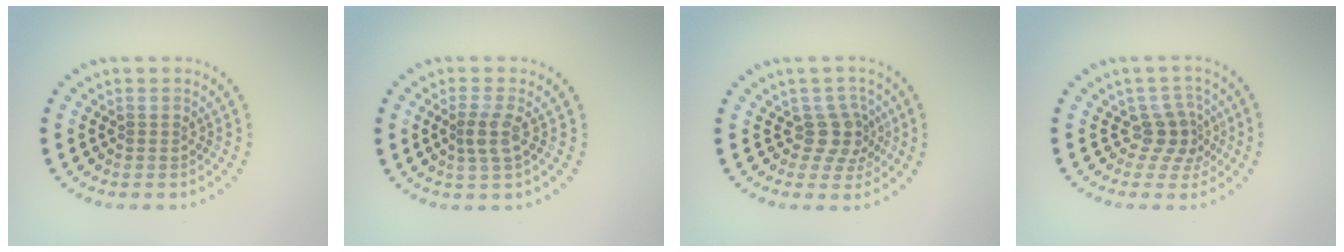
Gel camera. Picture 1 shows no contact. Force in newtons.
{"total": 2.0, "press": 1.7, "slide": 1.2}
{"total": 2.7, "press": 2.1, "slide": 1.7}
{"total": 2.6, "press": 1.9, "slide": 1.8}